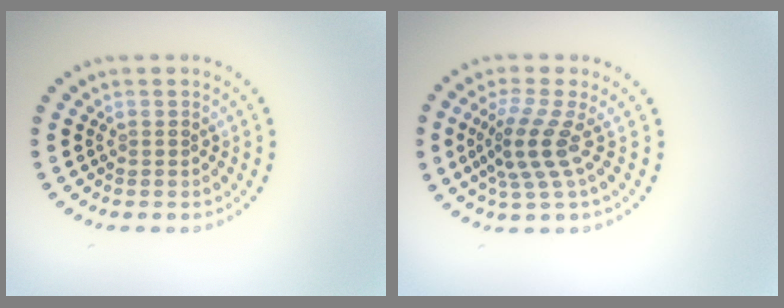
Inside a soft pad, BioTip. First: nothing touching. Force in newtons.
{"total": 3.7, "press": 2.7, "slide": 2.6}